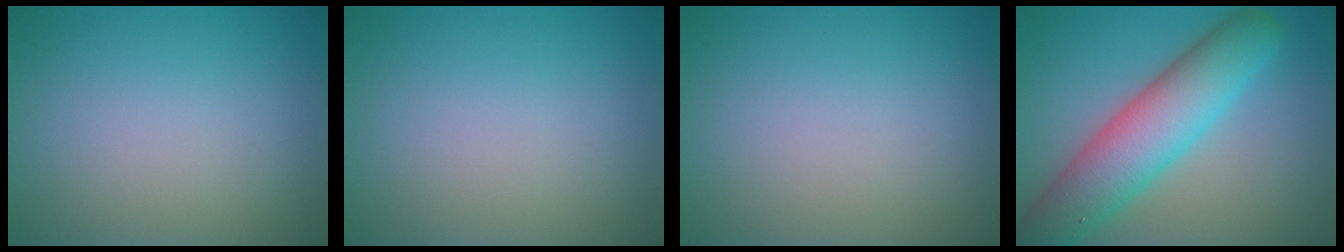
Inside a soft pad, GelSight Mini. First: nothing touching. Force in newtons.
{"total": 0.0}
{"total": 0.0}
{"total": 8.3, "press": 8.3, "slide": 0.4}